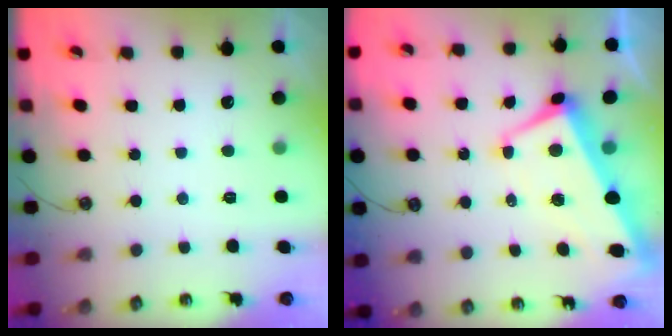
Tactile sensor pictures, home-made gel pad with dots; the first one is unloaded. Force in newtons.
{"total": 1.7, "press": 1.1, "slide": 1.3}